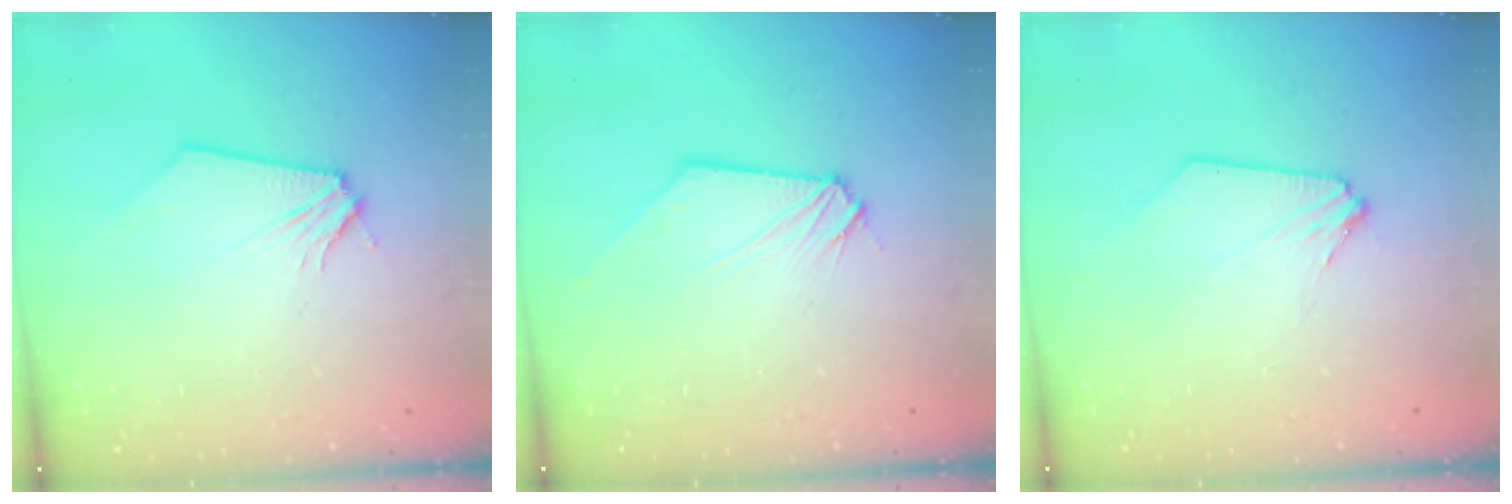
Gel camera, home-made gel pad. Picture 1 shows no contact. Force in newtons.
{"total": 0.0}
{"total": 0.7, "press": 0.7, "slide": 0.0}